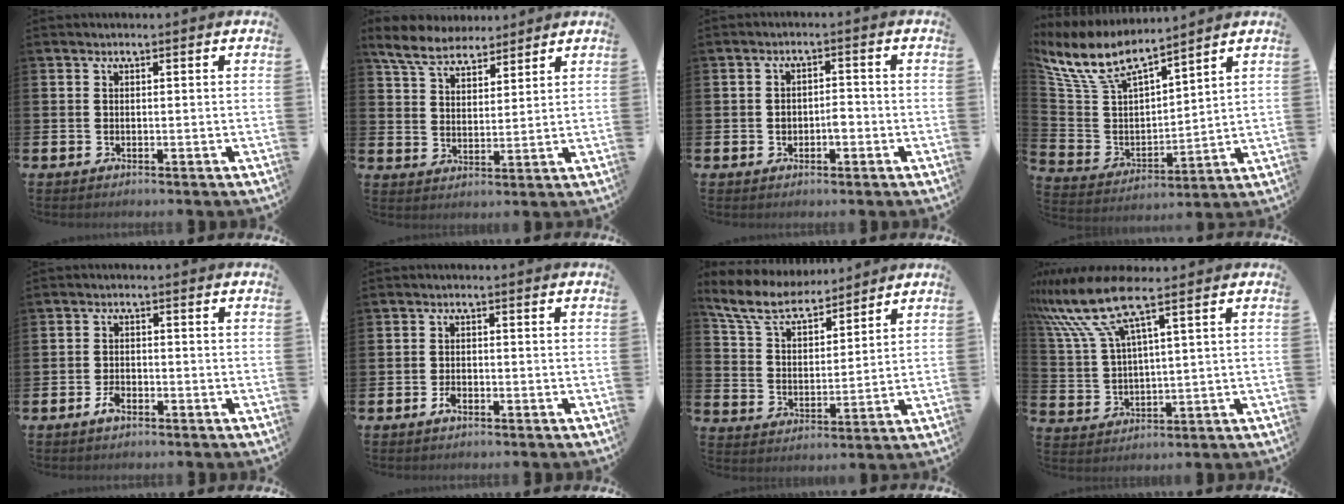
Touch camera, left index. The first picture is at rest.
{"total": 6.5, "force": [5.9, 2.2, 1.6], "torque": [-0.056, -0.021, 0.109]}
{"total": 2.2, "force": [-0.9, 1.3, 1.5], "torque": [-0.015, -0.001, -0.021]}
{"total": 9.3, "force": [8.1, 2.7, 3.6], "torque": [-0.111, -0.048, 0.142]}
{"total": 2.3, "force": [-1.3, 1.2, 1.5], "torque": [-0.034, 0.006, -0.024]}
{"total": 1.8, "force": [-0.9, 1.1, 1.2], "torque": [-0.029, 0.005, -0.016]}
{"total": 7.9, "force": [7.2, 2.3, 2.4], "torque": [-0.082, -0.042, 0.129]}
{"total": 10.1, "force": [7.2, 1.6, 6.9], "torque": [-0.165, -0.026, 0.123]}